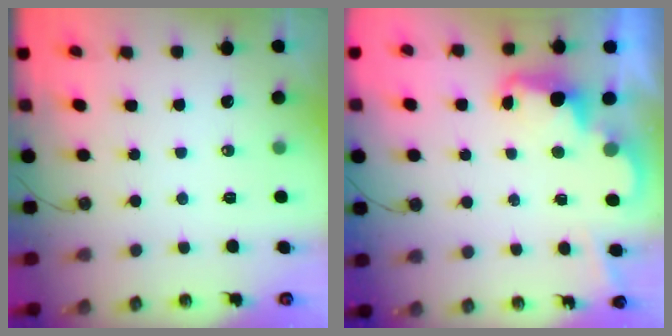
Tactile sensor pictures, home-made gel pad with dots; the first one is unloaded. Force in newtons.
{"total": 2.4, "press": 2.3, "slide": 0.7}